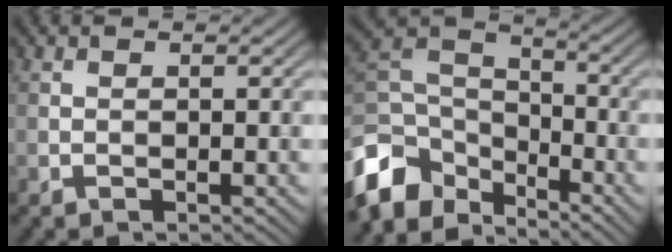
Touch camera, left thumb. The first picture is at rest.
{"total": 11.3, "force": [-6.8, 7.0, 5.8], "torque": [-0.152, -0.009, -0.143]}